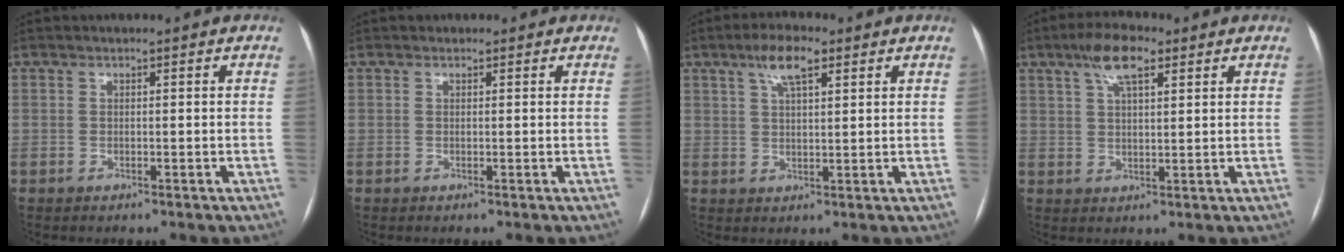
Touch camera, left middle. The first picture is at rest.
{"total": 0.8, "force": [0.6, 0.6, 0.1], "torque": [-0.002, 0.005, 0.004]}
{"total": 5.8, "force": [3.3, 1.5, 4.5], "torque": [-0.088, 0.014, 0.058]}
{"total": 6.8, "force": [3.9, 2.0, 5.2], "torque": [-0.102, 0.018, 0.068]}